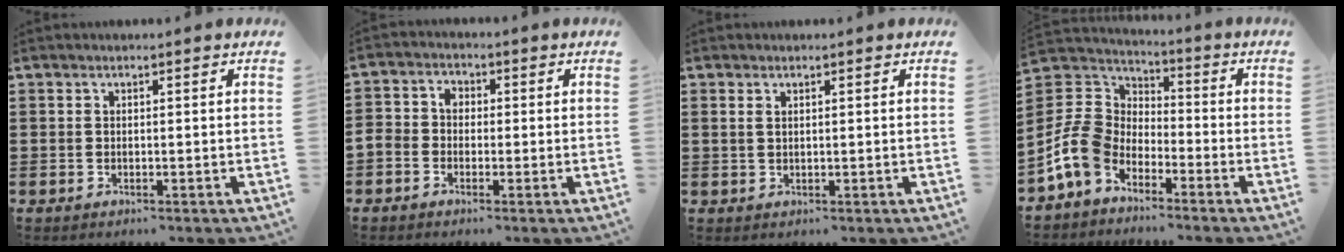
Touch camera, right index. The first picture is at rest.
{"total": 2.5, "force": [-1.6, 1.8, 0.6], "torque": [-0.028, 0.007, -0.040]}
{"total": 0.8, "force": [0.5, 0.4, 0.6], "torque": [-0.013, 0.004, 0.009]}
{"total": 8.6, "force": [-4.4, 6.2, 3.8], "torque": [-0.130, 0.006, -0.096]}